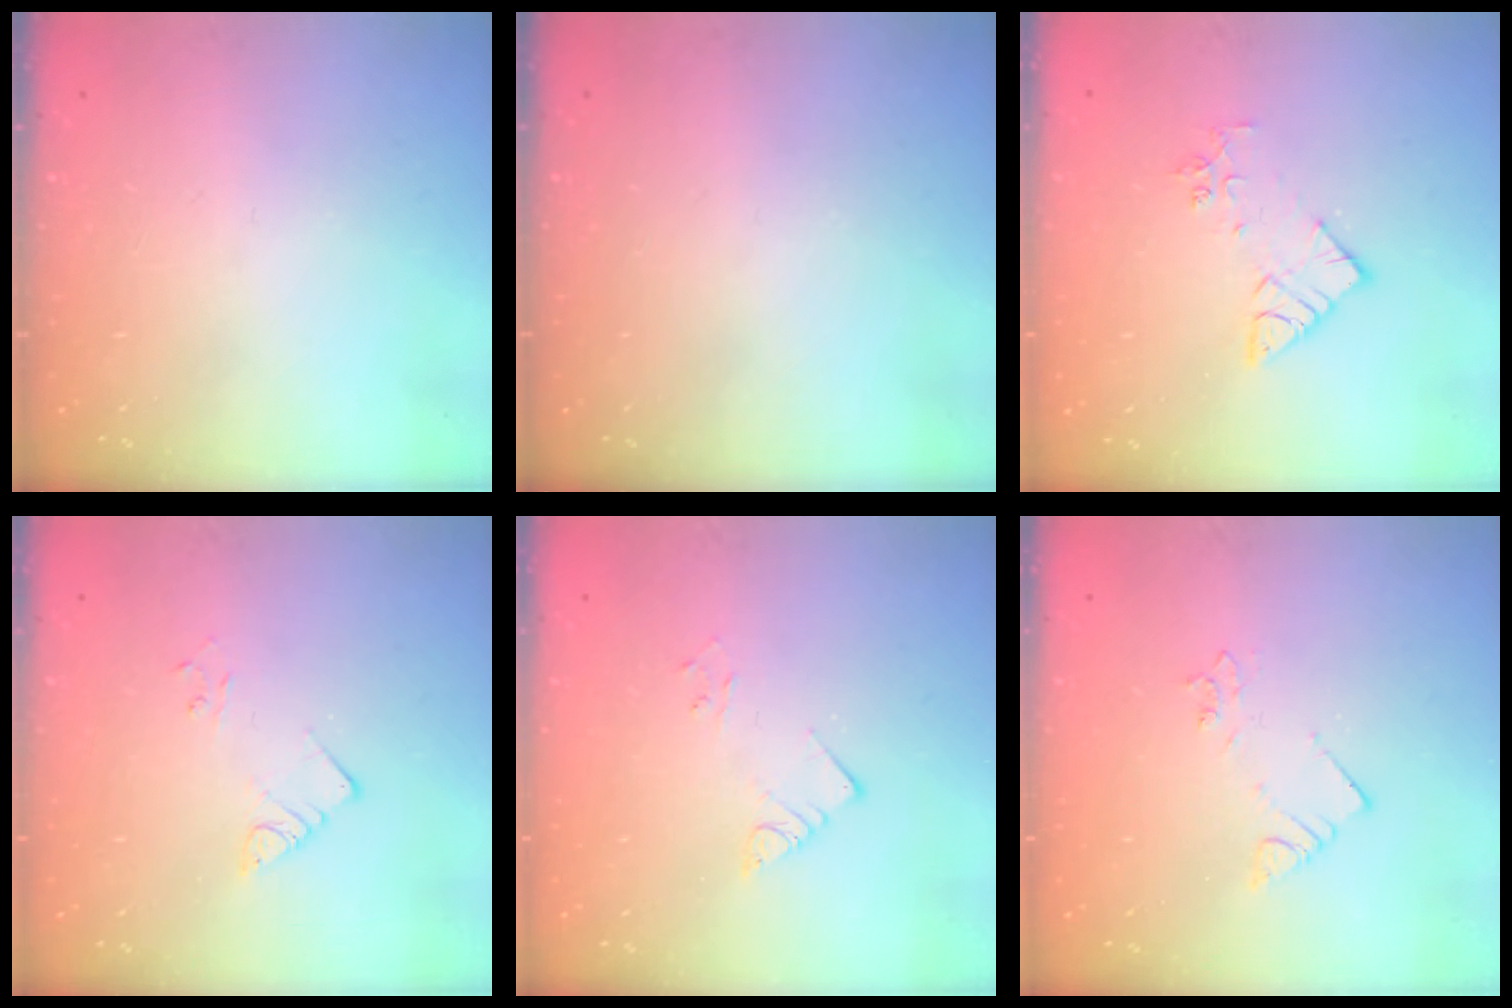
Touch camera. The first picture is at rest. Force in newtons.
{"total": 0.0}
{"total": 8.8, "press": 8.8, "slide": 0.7}
{"total": 2.2, "press": 2.2, "slide": 0.2}
{"total": 3.9, "press": 3.9, "slide": 0.2}
{"total": 2.1, "press": 2.1, "slide": 0.4}